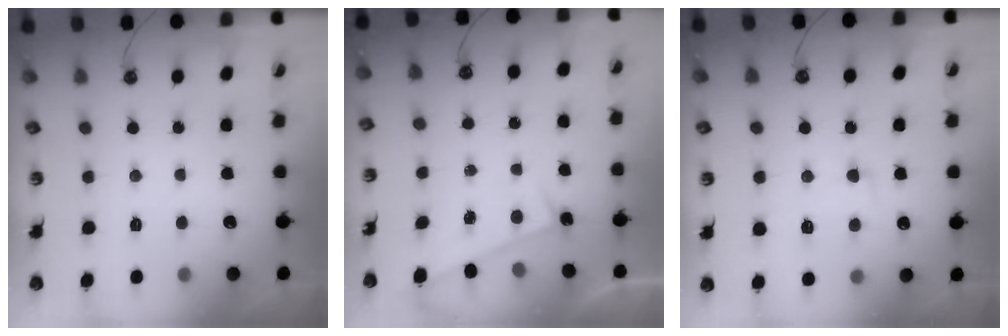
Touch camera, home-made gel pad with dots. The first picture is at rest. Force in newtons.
{"total": 1.4, "press": 1.1, "slide": 0.7}
{"total": 0.8, "press": 0.1, "slide": 0.8}